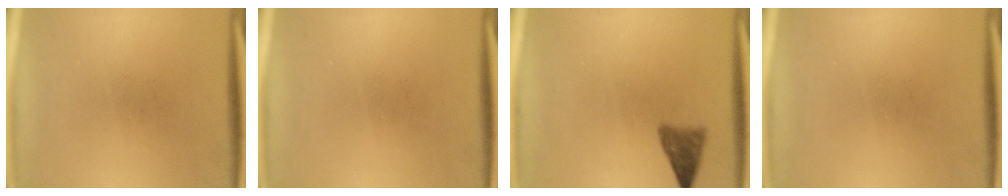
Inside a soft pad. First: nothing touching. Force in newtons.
{"total": 0.0}
{"total": 2.9}
{"total": 0.0}